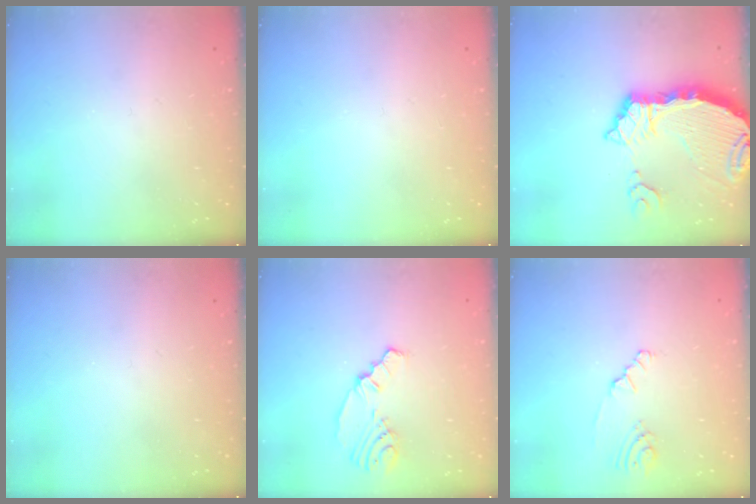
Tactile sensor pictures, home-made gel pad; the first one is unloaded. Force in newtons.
{"total": 0.0}
{"total": 7.2, "press": 7.1, "slide": 0.8}
{"total": 0.0}
{"total": 5.8, "press": 4.2, "slide": 4.1}
{"total": 2.8, "press": 2.8, "slide": 0.5}